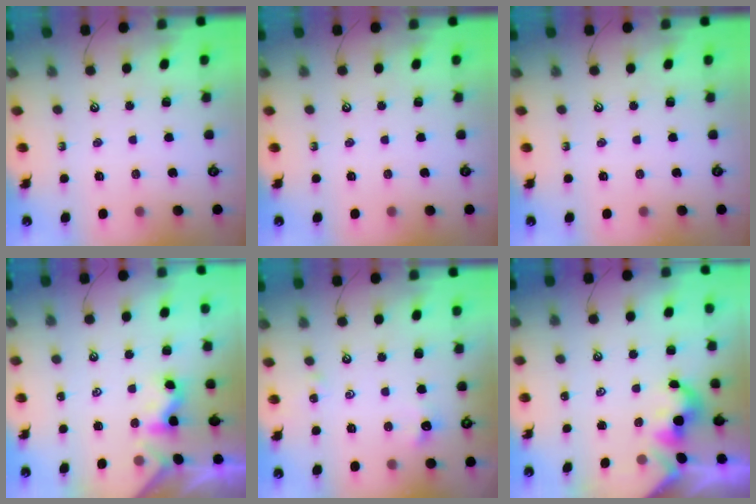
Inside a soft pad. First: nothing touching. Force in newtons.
{"total": 0.0}
{"total": 0.0}
{"total": 1.6, "press": 1.5, "slide": 0.5}
{"total": 2.5, "press": 2.5, "slide": 0.6}
{"total": 2.1, "press": 2.1, "slide": 0.4}